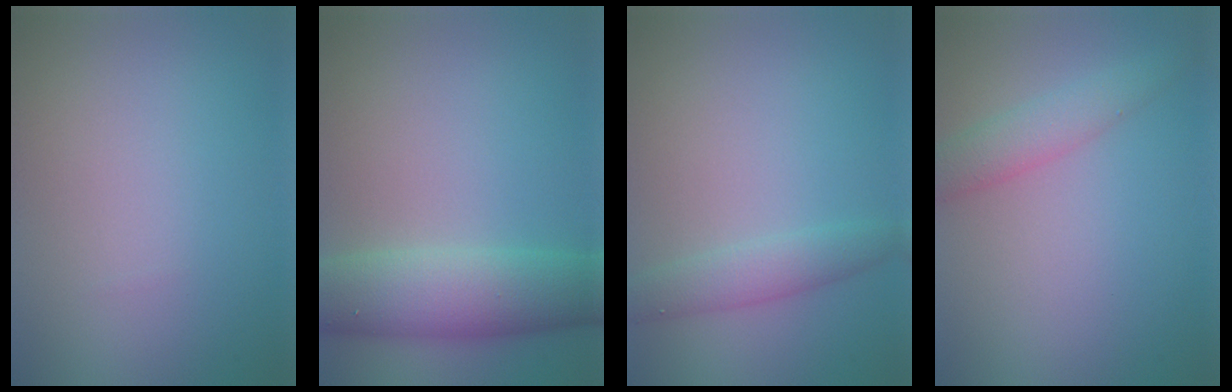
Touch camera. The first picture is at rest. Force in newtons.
{"total": 7.2, "press": 7.2, "slide": 0.4}
{"total": 2.4, "press": 2.4, "slide": 0.1}
{"total": 2.7, "press": 2.7, "slide": 0.2}